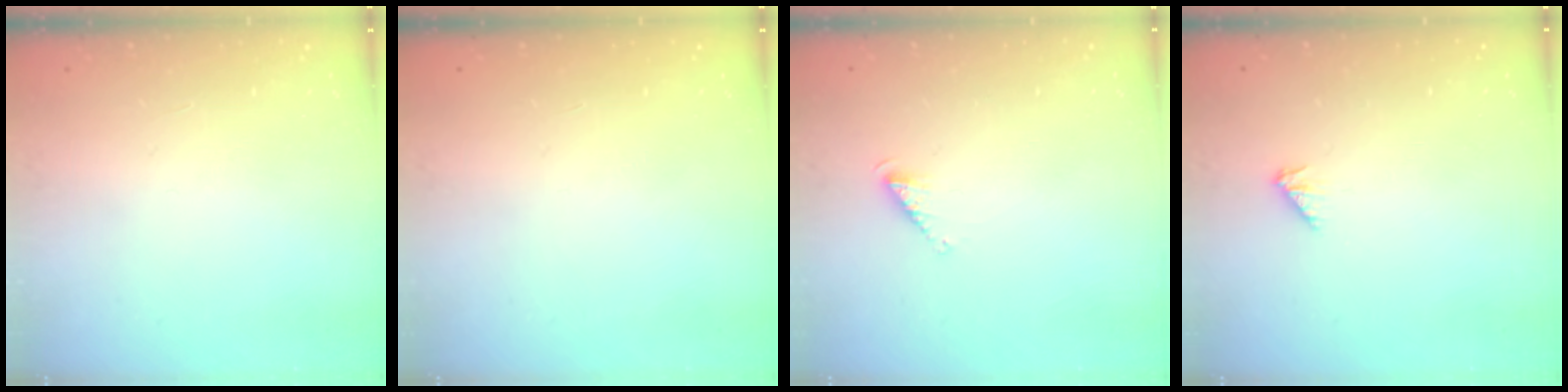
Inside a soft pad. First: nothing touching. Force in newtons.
{"total": 0.0}
{"total": 3.0, "press": 3.0, "slide": 0.4}
{"total": 2.6, "press": 2.5, "slide": 0.6}